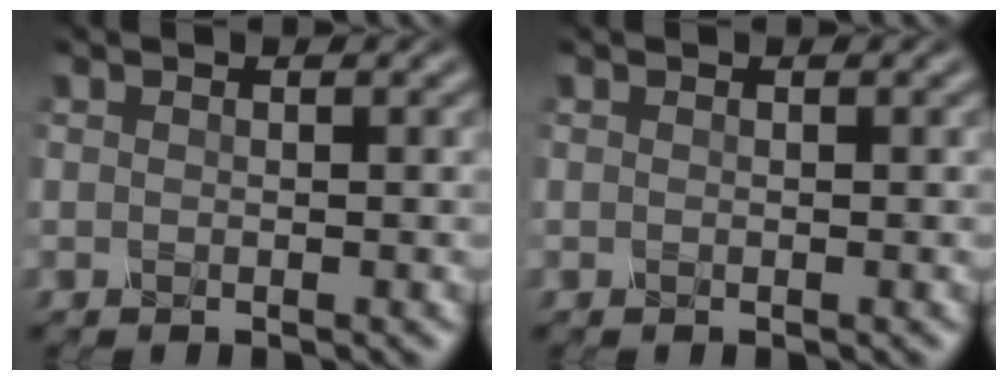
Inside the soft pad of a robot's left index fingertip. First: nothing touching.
{"total": 0.0}